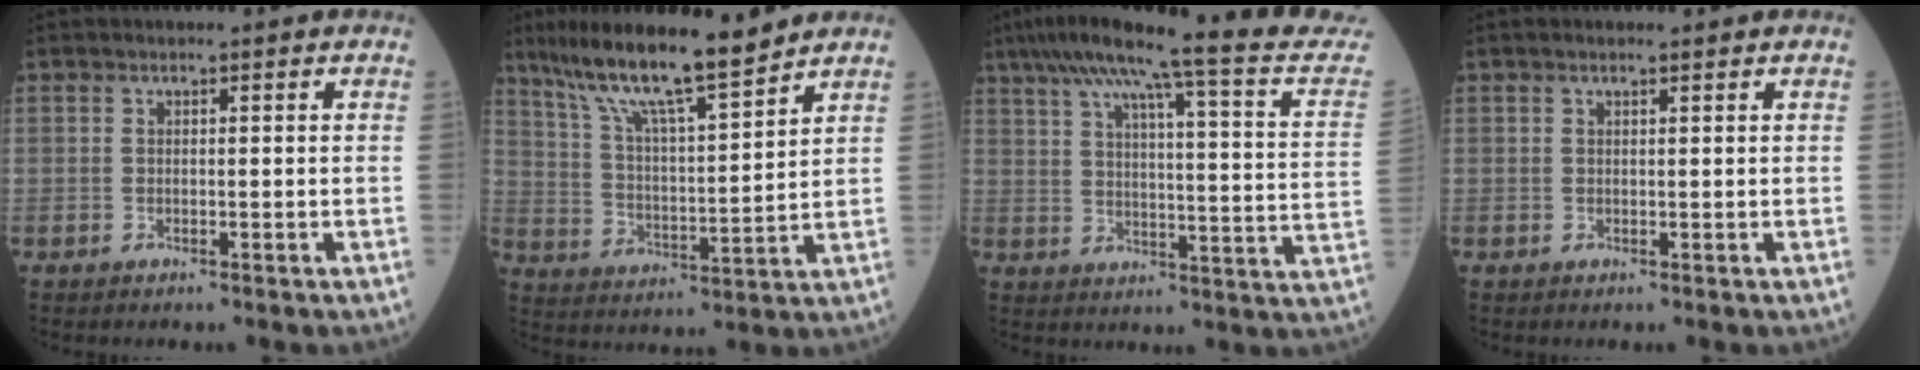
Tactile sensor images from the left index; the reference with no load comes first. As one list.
[{"total": 13.9, "force": [11.3, 1.0, 8.0], "torque": [-0.146, 0.006, 0.202]}, {"total": 24.1, "force": [20.4, -0.4, 12.8], "torque": [-0.197, -0.034, 0.254]}, {"total": 1.0, "force": [0.8, 0.1, 0.7], "torque": [-0.015, 0.008, 0.012]}]